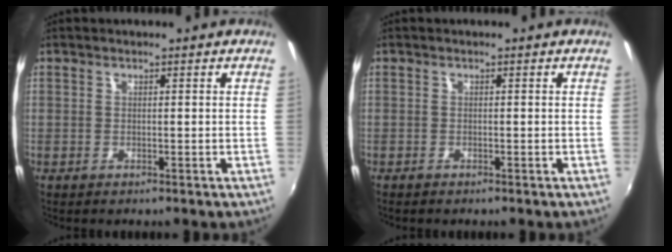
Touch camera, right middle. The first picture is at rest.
{"total": 0.8, "force": [-0.7, 0.3, 0.2], "torque": [-0.007, -0.004, -0.015]}